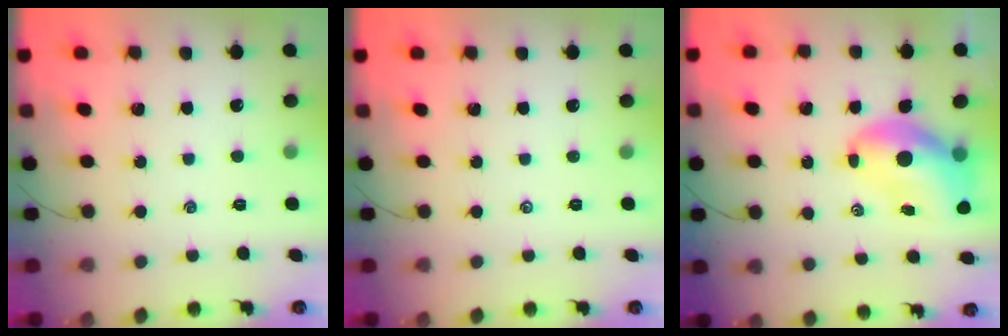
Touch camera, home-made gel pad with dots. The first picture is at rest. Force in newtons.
{"total": 0.0}
{"total": 9.8, "press": 9.4, "slide": 3.0}